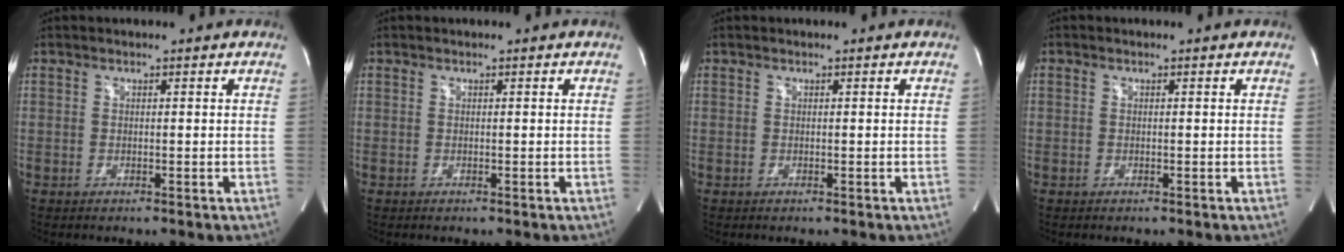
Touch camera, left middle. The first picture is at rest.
{"total": 0.0}
{"total": 0.0}
{"total": 0.0}